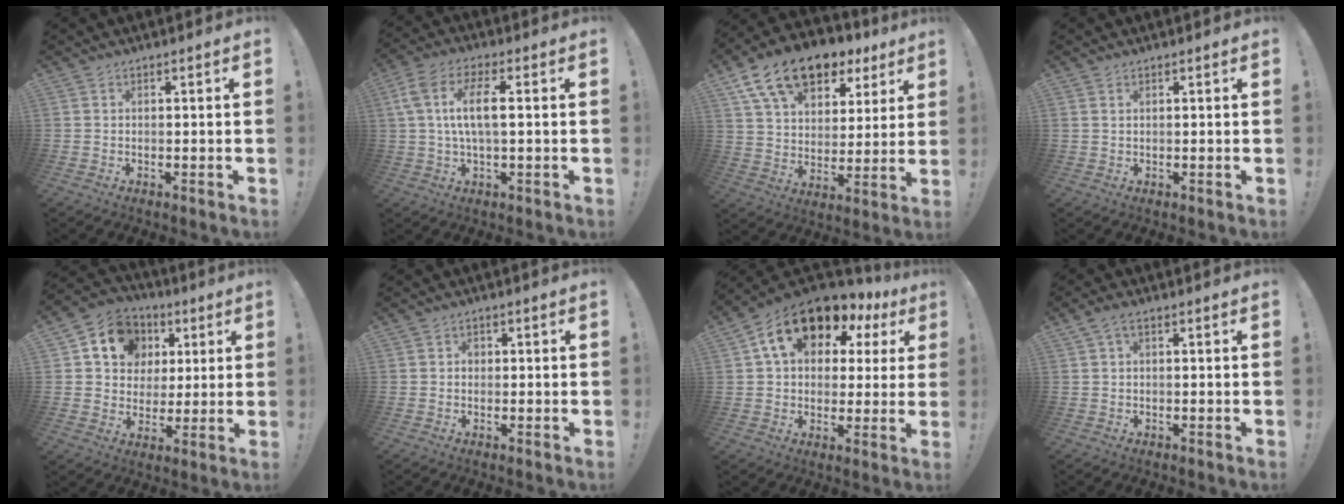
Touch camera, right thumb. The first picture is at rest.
{"total": 10.5, "force": [1.1, 4.0, 9.6], "torque": [-0.190, 0.002, 0.018]}
{"total": 17.1, "force": [10.9, 9.7, 8.9], "torque": [-0.147, -0.065, 0.198]}
{"total": 2.7, "force": [1.2, 1.1, 2.1], "torque": [-0.034, -0.002, 0.020]}
{"total": 13.2, "force": [4.9, 11.1, 5.1], "torque": [-0.075, -0.018, 0.102]}
{"total": 1.2, "force": [-0.1, 1.1, 0.5], "torque": [-0.006, 0.004, -0.004]}
{"total": 16.7, "force": [8.8, 10.4, 9.7], "torque": [-0.156, -0.045, 0.160]}
{"total": 2.5, "force": [0.8, 1.2, 2.0], "torque": [-0.043, 0.004, 0.017]}